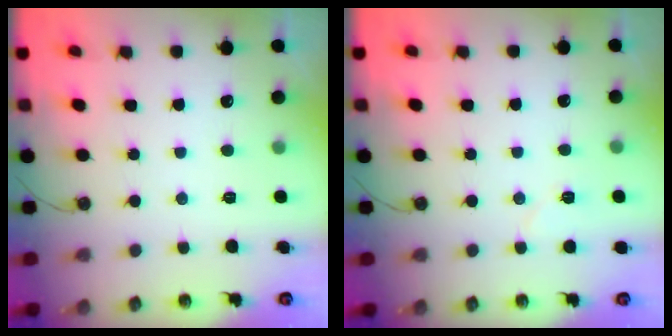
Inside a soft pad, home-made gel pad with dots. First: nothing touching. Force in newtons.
{"total": 4.5, "press": 4.5, "slide": 0.5}